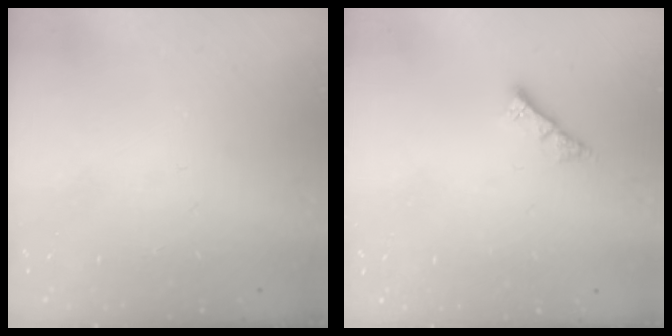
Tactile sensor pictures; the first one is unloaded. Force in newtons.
{"total": 3.0, "press": 3.0, "slide": 0.1}